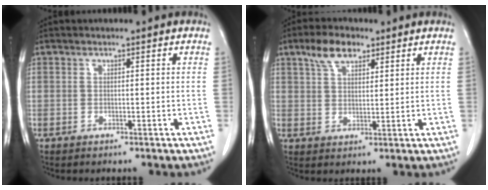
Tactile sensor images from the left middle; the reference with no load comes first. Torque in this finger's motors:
{"motor_torque": [0.27, -0.02, -0.14, -0.03]}